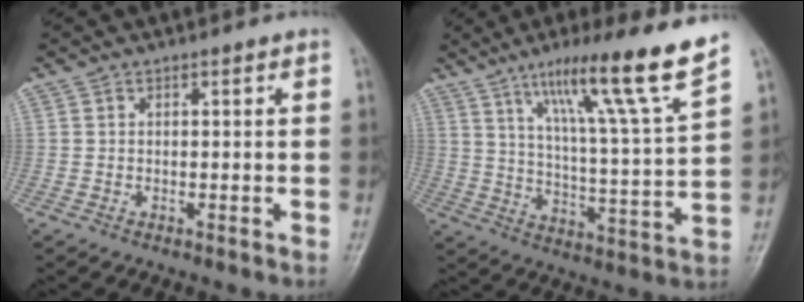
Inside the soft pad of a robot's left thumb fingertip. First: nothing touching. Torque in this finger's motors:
{"motor_torque": [0.44, 0.24, 1.54, -1.23, 0.22]}